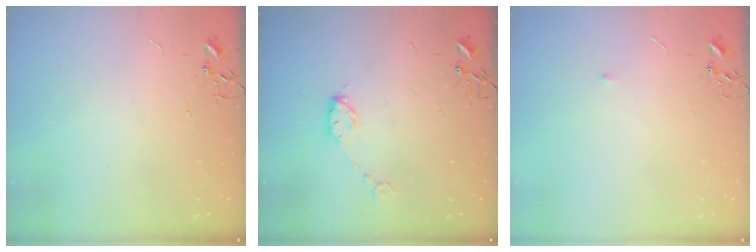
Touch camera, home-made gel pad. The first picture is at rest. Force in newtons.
{"total": 4.4, "press": 4.3, "slide": 0.5}
{"total": 4.1, "press": 4.1, "slide": 0.6}